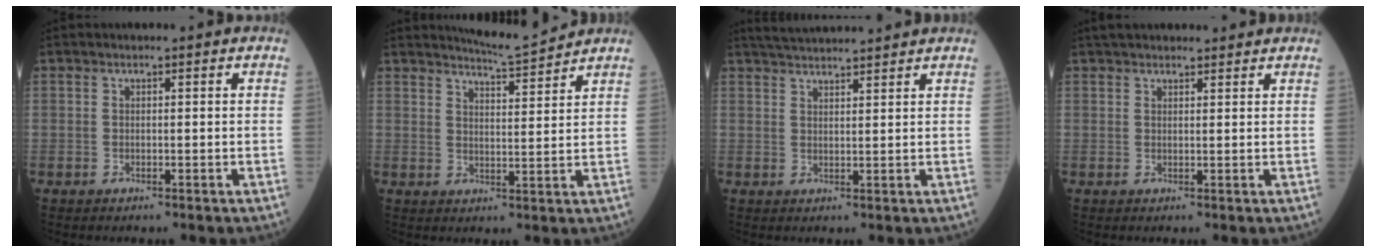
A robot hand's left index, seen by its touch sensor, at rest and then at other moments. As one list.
[{"total": 5.4, "force": [5.4, -0.5, 0.4], "torque": [-0.021, -0.010, 0.084]}, {"total": 7.7, "force": [7.3, 0.0, 2.4], "torque": [-0.045, 0.033, 0.113]}, {"total": 7.2, "force": [6.5, 1.9, 2.4], "torque": [-0.026, 0.034, 0.093]}]